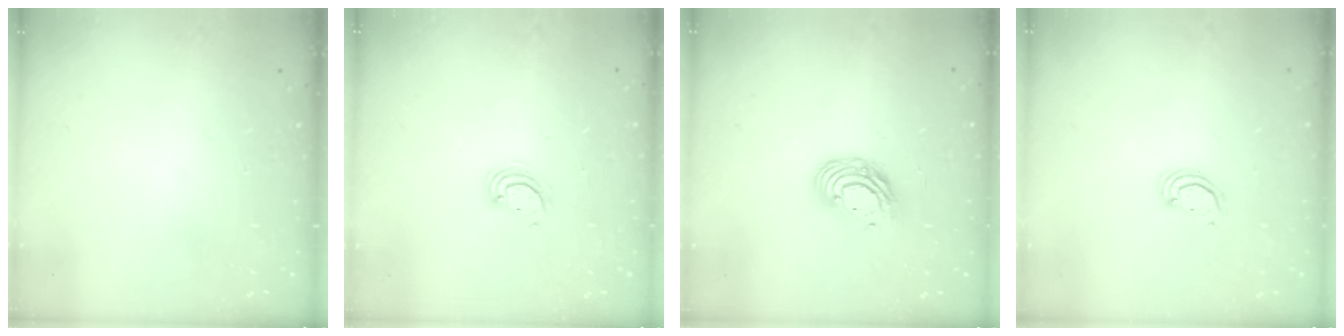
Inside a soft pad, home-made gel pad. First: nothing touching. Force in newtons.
{"total": 3.7, "press": 3.7, "slide": 0.3}
{"total": 9.8, "press": 9.8, "slide": 0.9}
{"total": 2.2, "press": 2.2, "slide": 0.2}